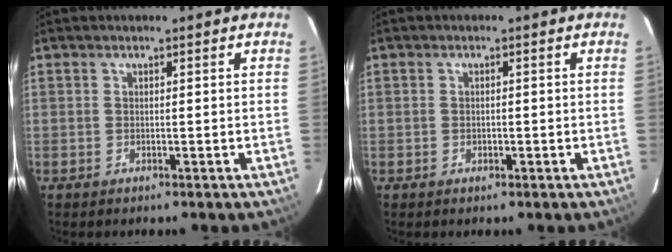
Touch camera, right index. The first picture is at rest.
{"total": 1.0, "force": [-0.3, 0.9, 0.3], "torque": [-0.003, 0.000, -0.004]}